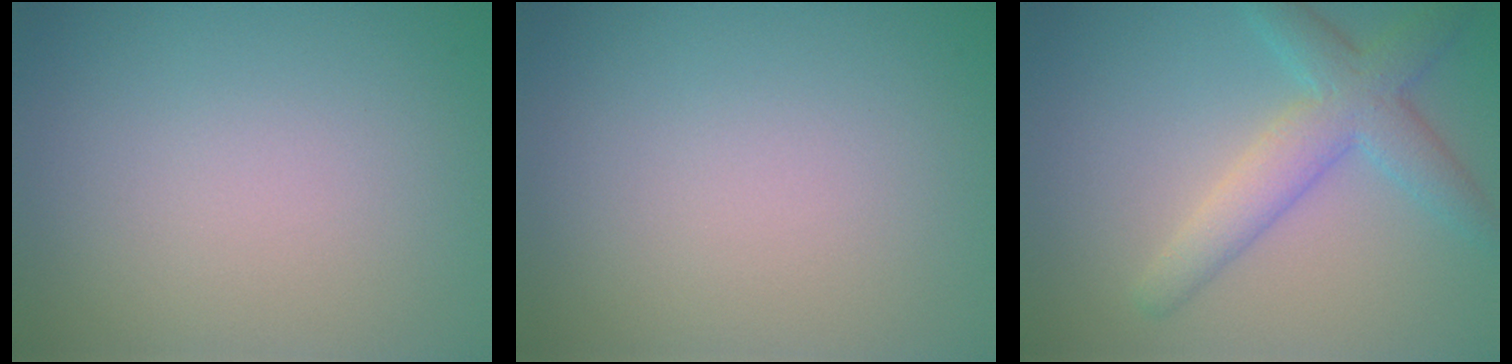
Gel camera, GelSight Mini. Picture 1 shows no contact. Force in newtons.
{"total": 0.0}
{"total": 4.7, "press": 4.7, "slide": 0.1}